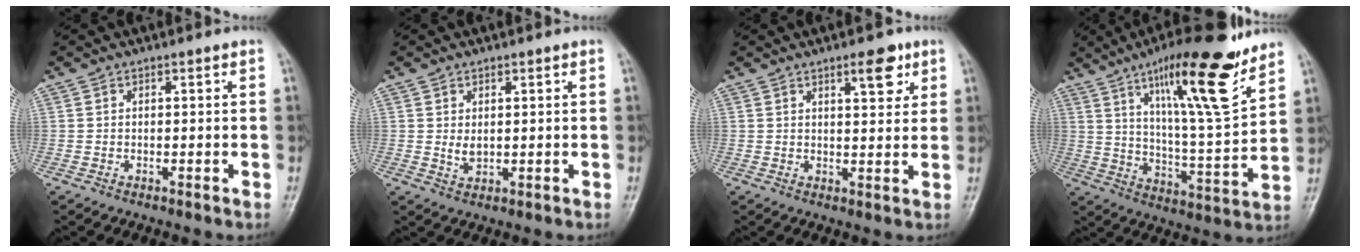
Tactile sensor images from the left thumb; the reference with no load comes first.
{"total": 2.3, "force": [0.6, 1.5, 1.7], "torque": [-0.024, -0.008, 0.014]}
{"total": 5.5, "force": [3.1, 2.1, 4.0], "torque": [-0.041, -0.016, 0.043]}
{"total": 20.1, "force": [12.6, 3.3, 15.3], "torque": [-0.222, -0.066, 0.207]}